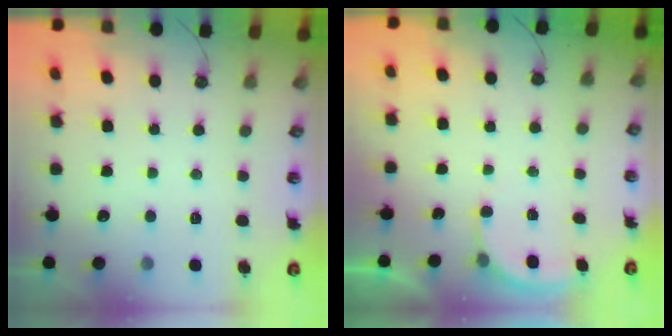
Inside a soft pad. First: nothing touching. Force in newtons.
{"total": 2.7, "press": 2.7, "slide": 0.5}